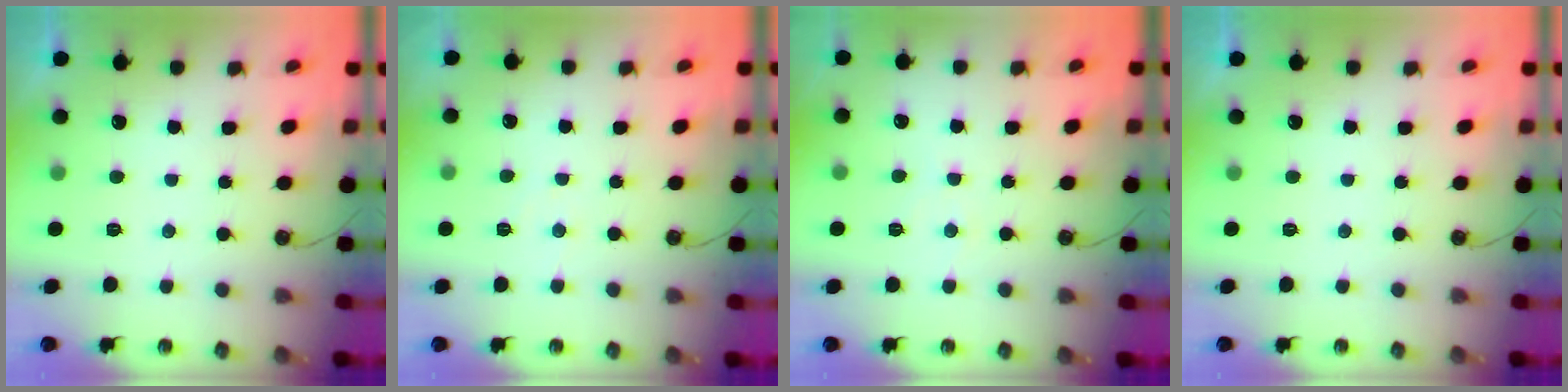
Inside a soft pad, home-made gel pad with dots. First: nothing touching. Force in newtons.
{"total": 3.4, "press": 3.3, "slide": 0.5}
{"total": 4.1, "press": 4.0, "slide": 0.6}
{"total": 0.0}